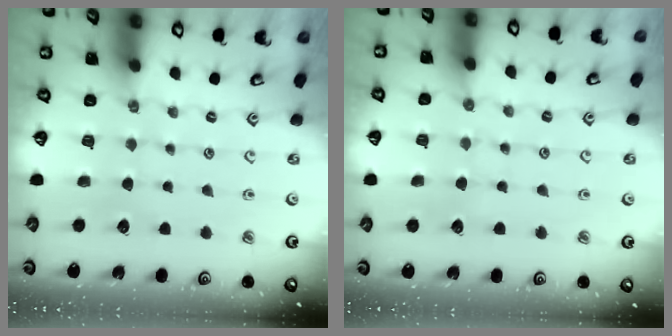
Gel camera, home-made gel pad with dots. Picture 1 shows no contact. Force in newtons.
{"total": 4.4, "press": 4.4, "slide": 0.4}